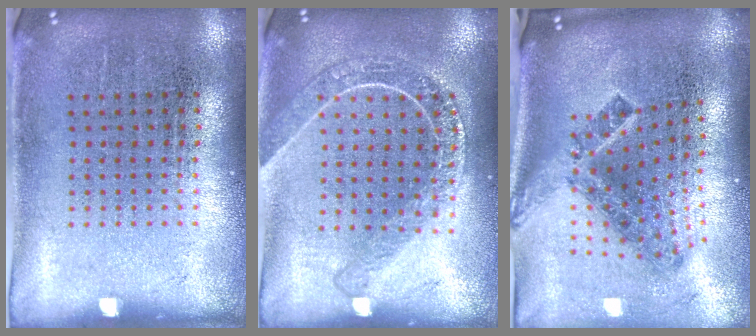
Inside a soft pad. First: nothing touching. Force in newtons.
{"total": 1.8, "press": 1.6, "slide": 0.8}
{"total": 2.0, "press": 1.3, "slide": 1.6}